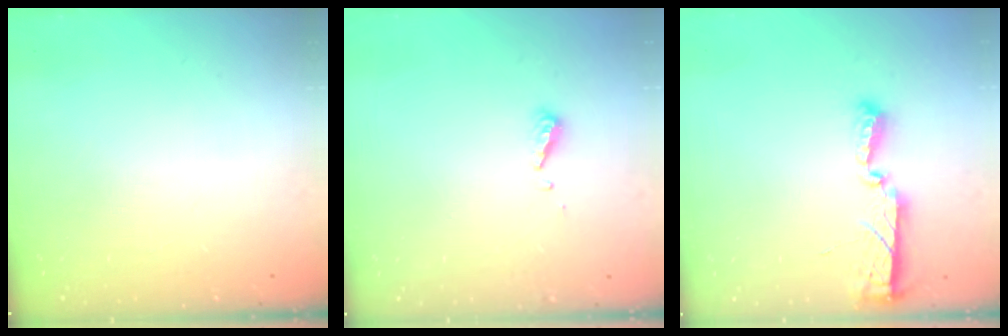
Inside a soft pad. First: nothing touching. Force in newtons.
{"total": 4.2, "press": 4.2, "slide": 0.3}
{"total": 8.1, "press": 8.0, "slide": 0.5}